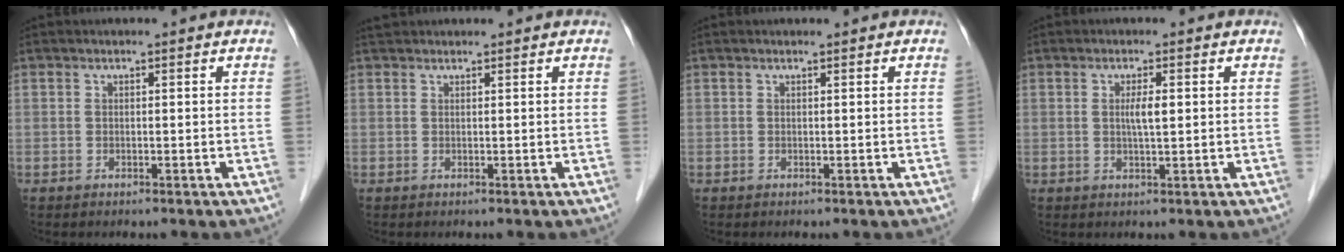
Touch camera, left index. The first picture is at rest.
{"total": 2.4, "force": [2.3, 0.6, 0.5], "torque": [-0.008, 0.033, 0.038]}
{"total": 0.0}
{"total": 2.4, "force": [0.4, 0.3, 2.4], "torque": [-0.044, 0.000, 0.006]}